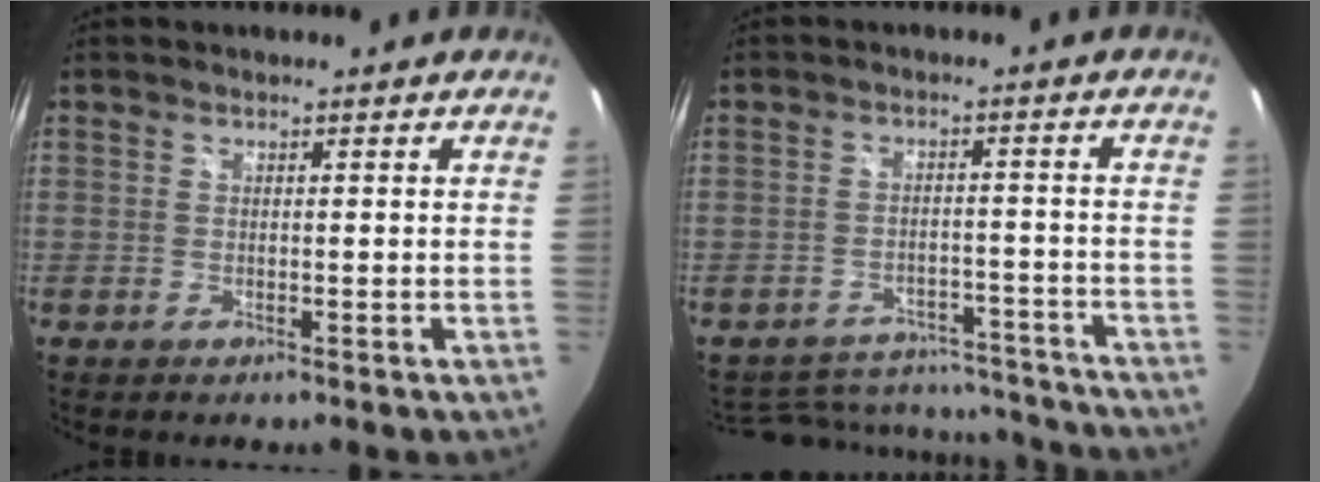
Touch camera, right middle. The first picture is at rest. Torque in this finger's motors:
{"motor_torque": [-0.72, -0.88, -0.24, -0.07]}